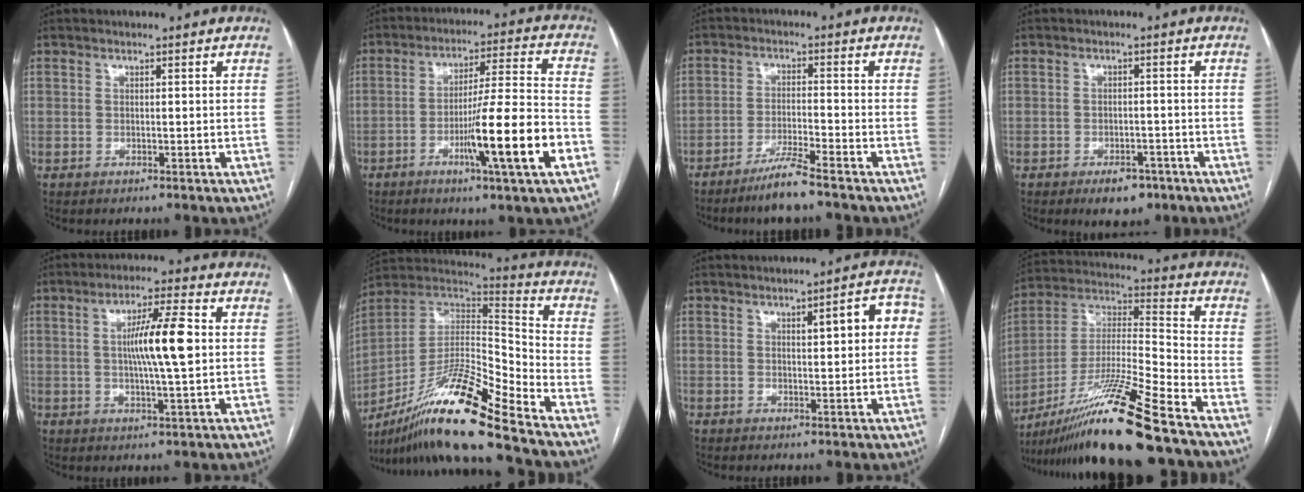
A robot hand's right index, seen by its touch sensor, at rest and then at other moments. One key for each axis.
{"total": 14.6, "fx": -5.6, "fy": -0.6, "fz": 13.5, "tx": -0.224, "ty": -0.006, "tz": -0.088}
{"total": 5.7, "fx": -4.5, "fy": -0.5, "fz": 3.4, "tx": -0.063, "ty": -0.016, "tz": -0.088}
{"total": 4.7, "fx": -3.0, "fy": 2.5, "fz": 2.5, "tx": -0.032, "ty": 0.002, "tz": -0.037}
{"total": 9.2, "fx": 0.9, "fy": 0.4, "fz": 9.2, "tx": -0.160, "ty": 0.004, "tz": 0.014}
{"total": 19.4, "fx": -14.0, "fy": 0.3, "fz": 13.4, "tx": -0.268, "ty": -0.006, "tz": -0.256}
{"total": 6.0, "fx": 1.3, "fy": 1.3, "fz": 5.6, "tx": -0.068, "ty": 0.017, "tz": 0.014}
{"total": 19.8, "fx": -14.6, "fy": -1.4, "fz": 13.3, "tx": -0.274, "ty": -0.024, "tz": -0.268}